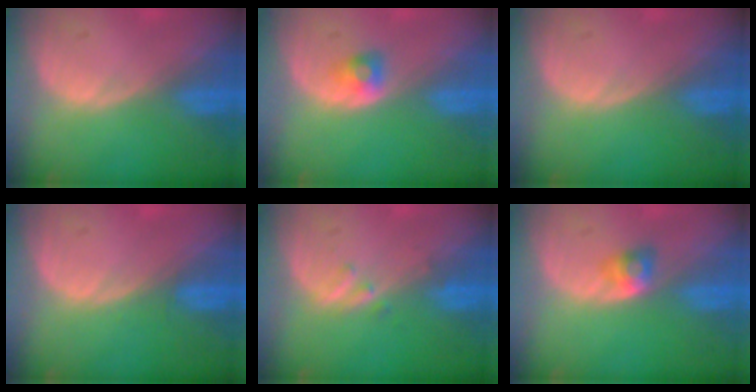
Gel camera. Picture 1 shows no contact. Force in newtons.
{"total": 2.2, "press": 2.1, "slide": 0.3}
{"total": 0.0}
{"total": 0.6, "press": 0.6, "slide": 0.2}
{"total": 1.4, "press": 1.4, "slide": 0.2}
{"total": 2.7, "press": 2.4, "slide": 1.1}